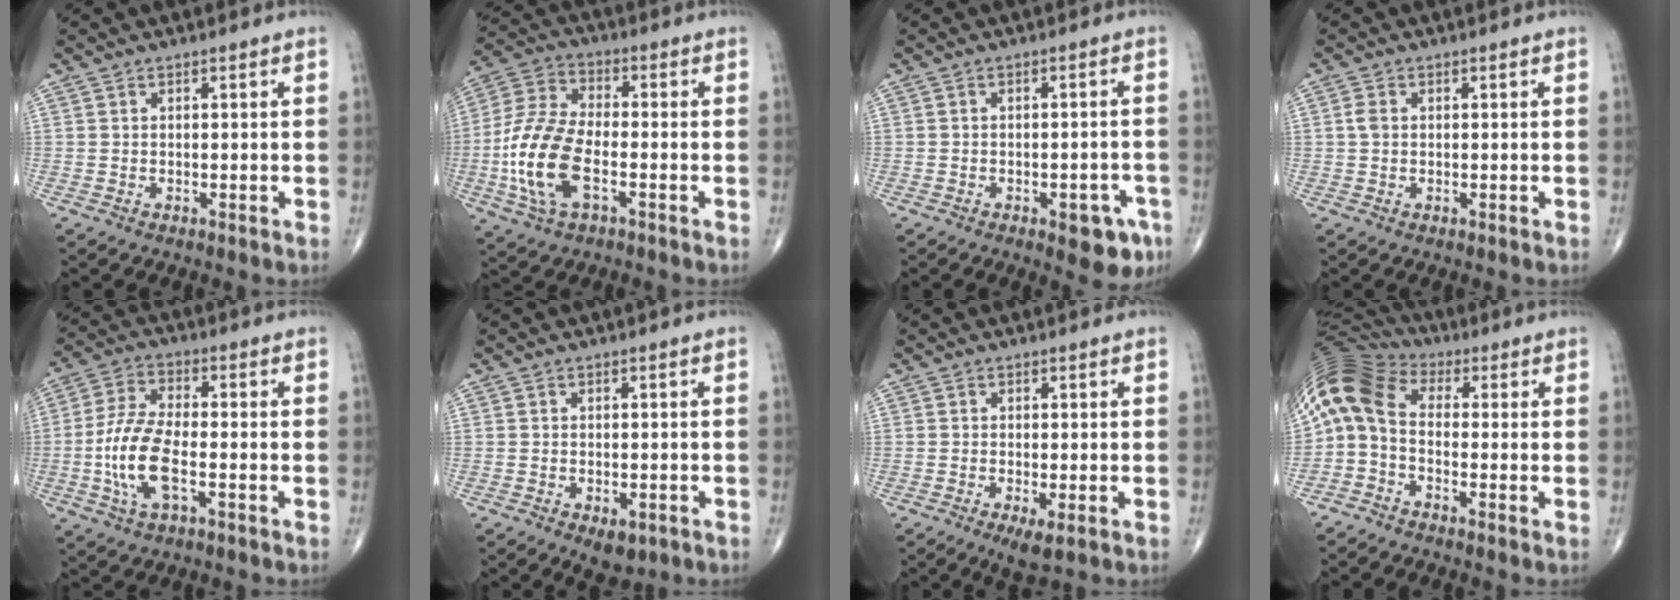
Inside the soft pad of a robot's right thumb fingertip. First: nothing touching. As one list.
[{"total": 14.6, "force": [-4.0, 7.1, 12.1], "torque": [-0.264, 0.017, -0.079]}, {"total": 6.7, "force": [-3.4, 3.0, 5.0], "torque": [-0.040, 0.017, -0.035]}, {"total": 1.8, "force": [0.1, 1.3, 1.2], "torque": [-0.025, 0.003, 0.002]}, {"total": 11.0, "force": [-2.8, 4.3, 9.8], "torque": [-0.213, 0.014, -0.057]}, {"total": 4.1, "force": [-1.9, 2.1, 2.9], "torque": [-0.038, 0.004, -0.019]}, {"total": 3.5, "force": [-1.4, 0.9, 3.1], "torque": [-0.057, -0.011, -0.026]}, {"total": 10.5, "force": [-0.9, 6.5, 8.2], "torque": [-0.168, 0.045, -0.039]}]